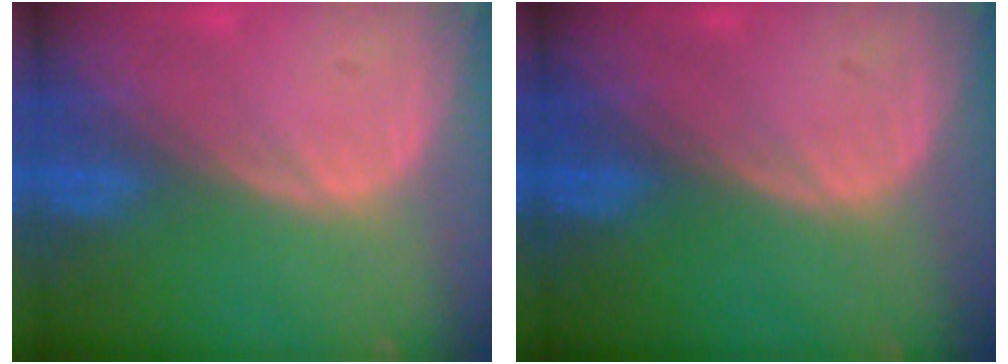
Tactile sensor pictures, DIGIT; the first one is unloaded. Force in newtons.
{"total": 0.0}